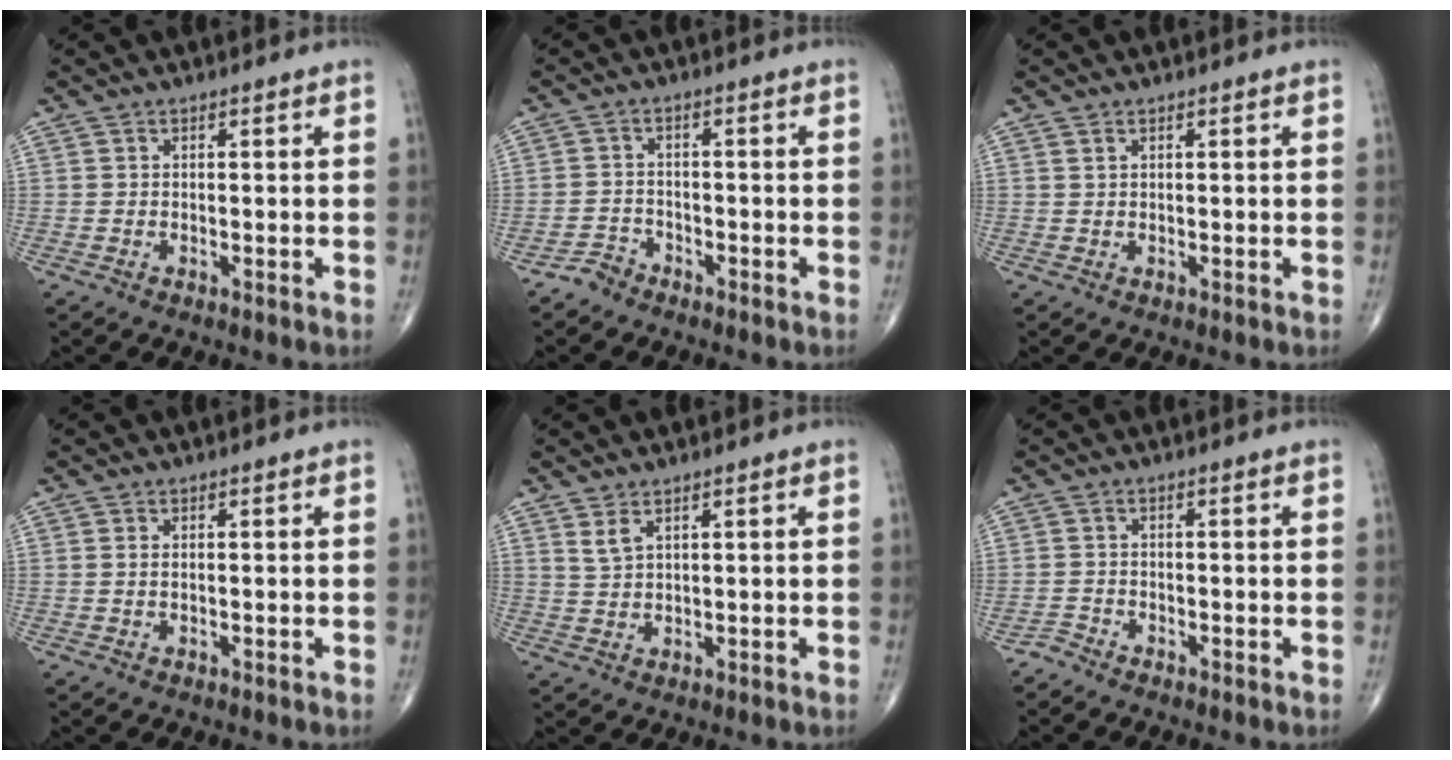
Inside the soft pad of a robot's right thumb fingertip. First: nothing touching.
{"total": 2.7, "force": [-2.3, 1.4, 0.0], "torque": [0.005, 0.010, -0.046]}
{"total": 0.6, "force": [0.4, 0.3, 0.3], "torque": [-0.006, 0.001, 0.009]}
{"total": 0.8, "force": [0.2, 0.4, 0.7], "torque": [-0.016, 0.002, 0.006]}
{"total": 2.5, "force": [1.7, 0.9, 1.7], "torque": [-0.036, -0.008, 0.041]}
{"total": 1.3, "force": [-1.3, 0.3, -0.1], "torque": [0.002, -0.002, -0.030]}